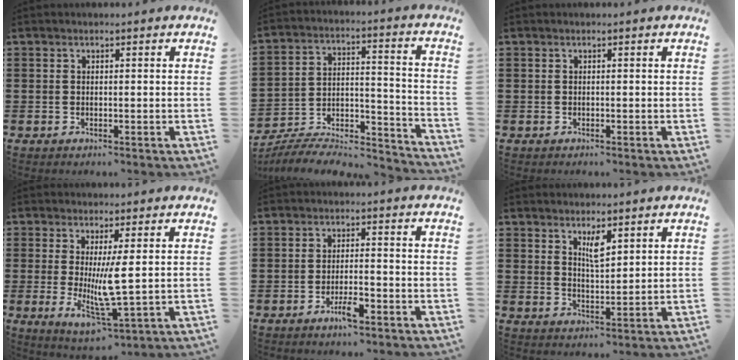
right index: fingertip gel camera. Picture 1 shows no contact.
{"total": 7.5, "force": [-6.9, 1.8, 2.3], "torque": [-0.039, 0.007, -0.138]}
{"total": 0.0}
{"total": 7.0, "force": [0.3, 1.5, 6.9], "torque": [-0.125, -0.024, 0.002]}
{"total": 4.1, "force": [-2.3, 0.8, 3.3], "torque": [-0.067, -0.004, -0.044]}
{"total": 3.6, "force": [2.2, 1.1, 2.6], "torque": [-0.048, 0.002, 0.035]}